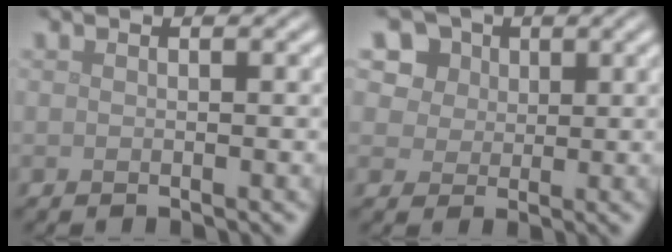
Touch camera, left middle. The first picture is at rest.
{"total": 8.9, "force": [4.7, 6.6, 3.6], "torque": [-0.082, 0.016, 0.067]}